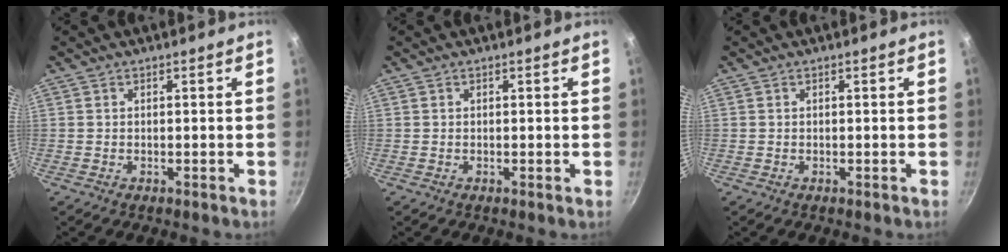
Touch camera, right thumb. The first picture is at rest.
{"total": 0.0}
{"total": 0.0}